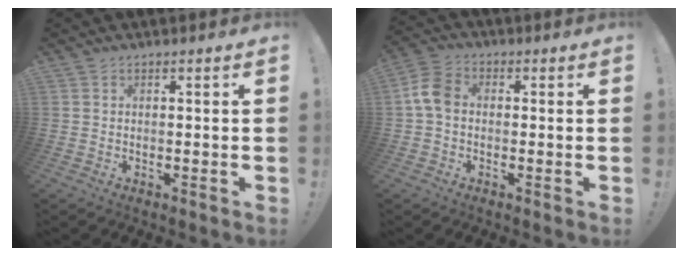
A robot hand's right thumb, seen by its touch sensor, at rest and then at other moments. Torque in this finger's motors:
{"motor_torque": [1.02, 1.01, 0.42, -0.44, 0.33]}